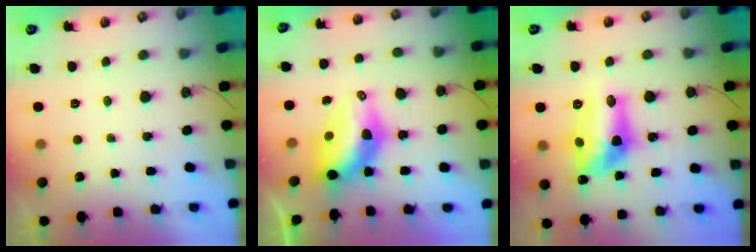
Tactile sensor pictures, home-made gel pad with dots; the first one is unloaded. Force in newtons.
{"total": 10.5, "press": 10.3, "slide": 1.9}
{"total": 17.5, "press": 17.1, "slide": 3.8}